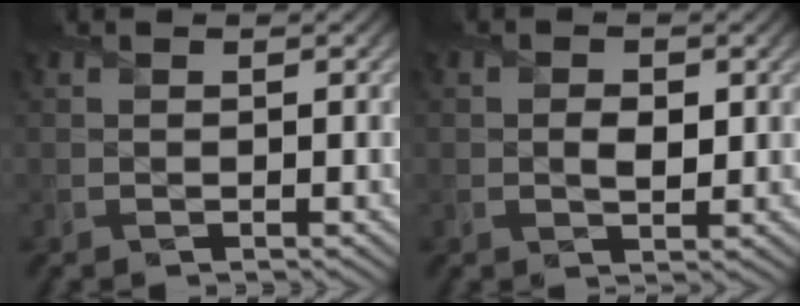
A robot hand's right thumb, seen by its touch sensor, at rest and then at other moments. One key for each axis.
{"total": 2.0, "fx": 0.0, "fy": 1.3, "fz": 1.6, "tx": -0.025, "ty": -0.007, "tz": 0.000}